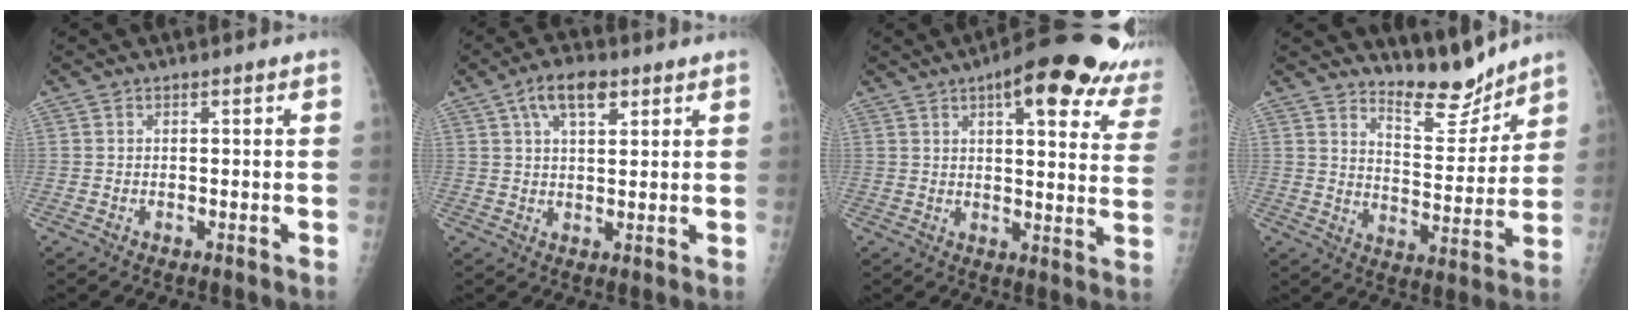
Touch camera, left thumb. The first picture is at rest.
{"total": 7.2, "force": [3.6, 3.4, 5.3], "torque": [-0.079, -0.001, 0.060]}
{"total": 22.3, "force": [13.6, 6.8, 16.2], "torque": [-0.173, -0.019, 0.154]}
{"total": 9.1, "force": [8.6, 2.3, 2.1], "torque": [-0.003, -0.078, 0.149]}